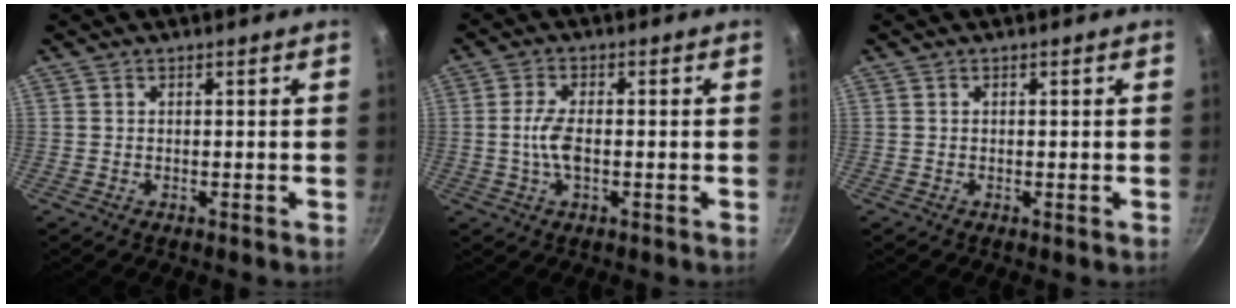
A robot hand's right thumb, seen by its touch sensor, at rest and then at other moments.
{"total": 5.2, "force": [-0.7, 2.3, 4.6], "torque": [-0.095, 0.006, -0.017]}
{"total": 0.0}